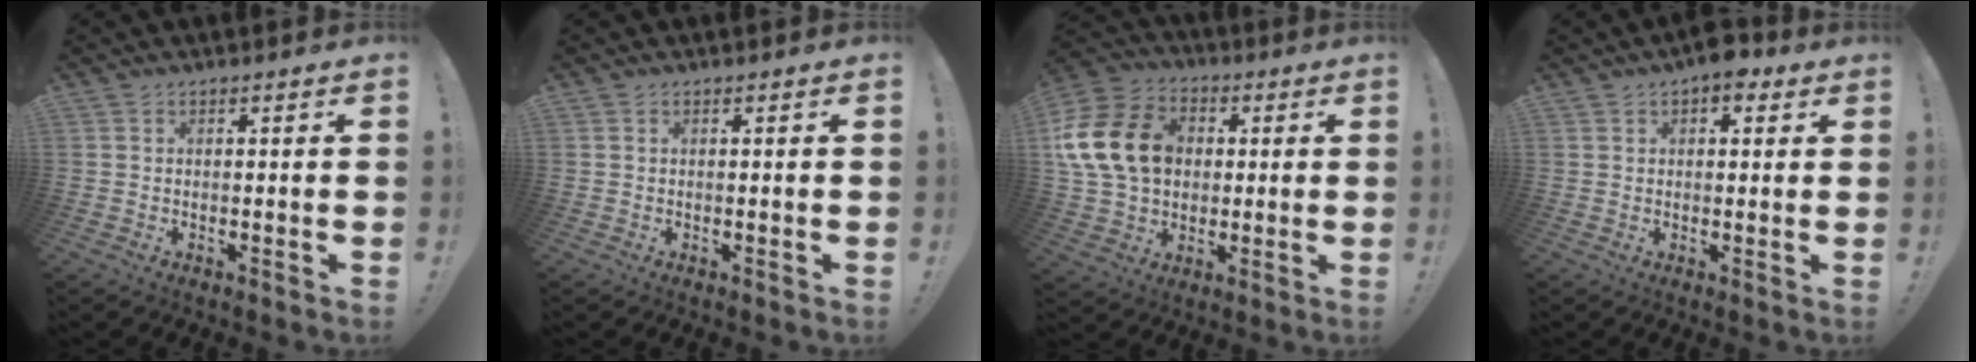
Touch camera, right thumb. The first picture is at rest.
{"total": 0.0}
{"total": 20.0, "force": [2.7, 15.4, 12.5], "torque": [-0.227, 0.013, 0.059]}
{"total": 4.8, "force": [2.9, 2.3, 3.0], "torque": [-0.034, -0.011, 0.045]}